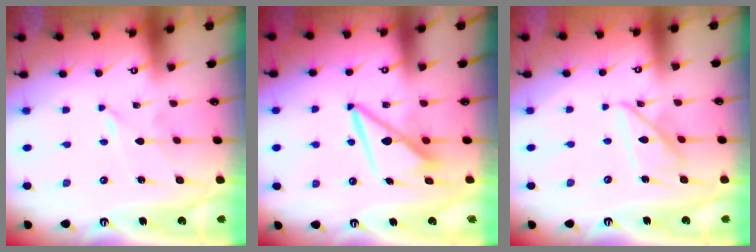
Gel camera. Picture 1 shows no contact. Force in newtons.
{"total": 9.0, "press": 9.0, "slide": 0.7}
{"total": 11.5, "press": 11.5, "slide": 1.0}